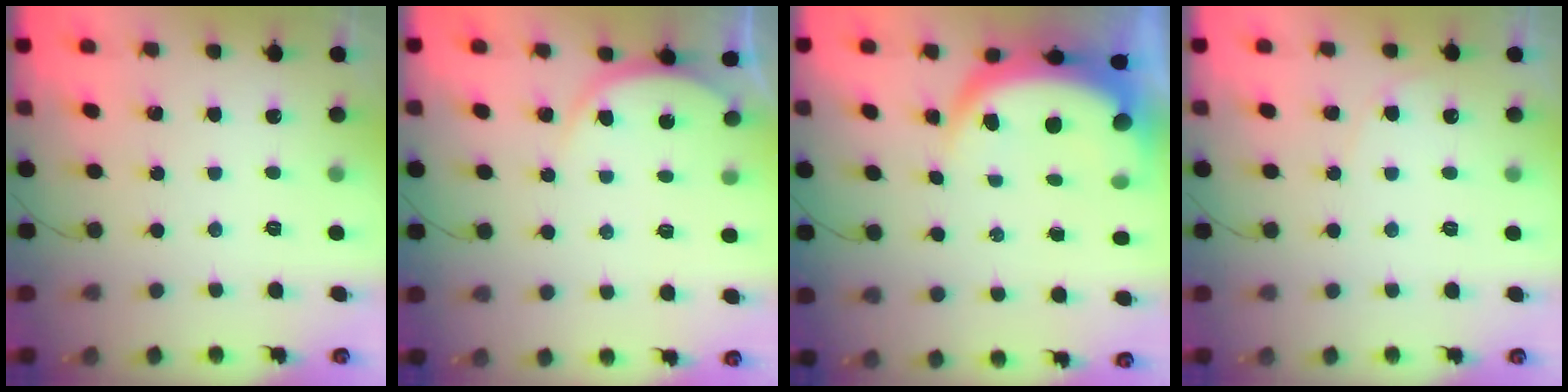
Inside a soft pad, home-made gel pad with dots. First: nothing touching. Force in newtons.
{"total": 3.9, "press": 3.9, "slide": 0.6}
{"total": 8.2, "press": 8.1, "slide": 1.1}
{"total": 4.5, "press": 4.5, "slide": 0.3}